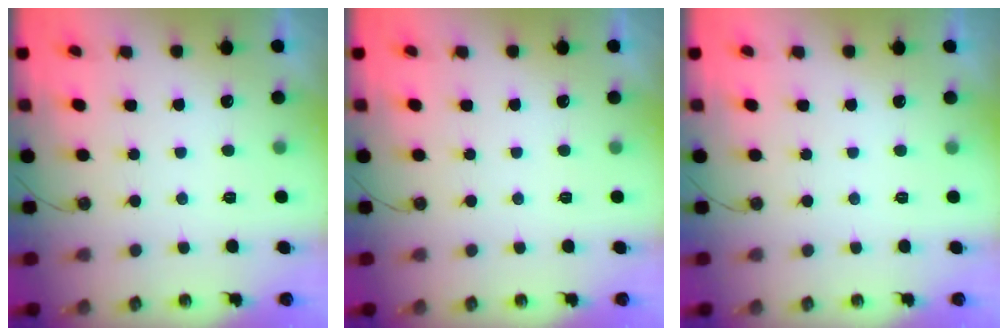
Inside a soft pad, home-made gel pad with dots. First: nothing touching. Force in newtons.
{"total": 0.0}
{"total": 0.0}